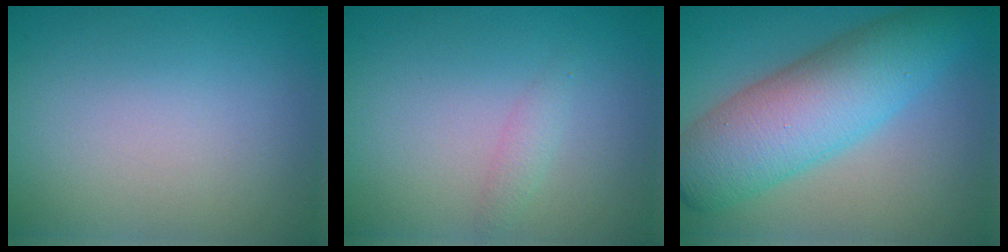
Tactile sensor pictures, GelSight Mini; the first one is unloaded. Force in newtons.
{"total": 1.0, "press": 1.0, "slide": 0.0}
{"total": 8.7, "press": 8.7, "slide": 0.1}